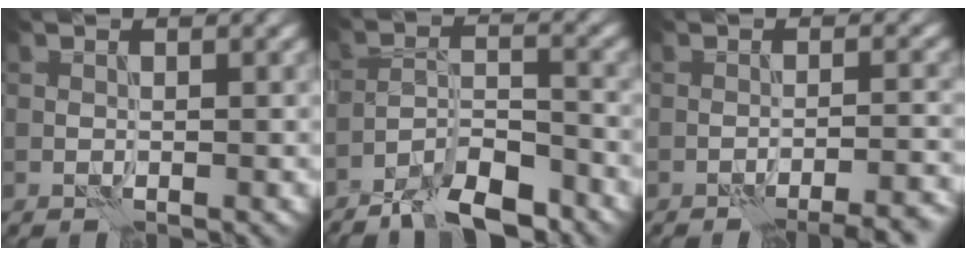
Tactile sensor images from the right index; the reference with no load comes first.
{"total": 6.4, "force": [-5.2, 1.7, 3.3], "torque": [-0.050, 0.006, -0.097]}
{"total": 6.8, "force": [-5.6, 1.5, 3.5], "torque": [-0.029, 0.016, -0.059]}